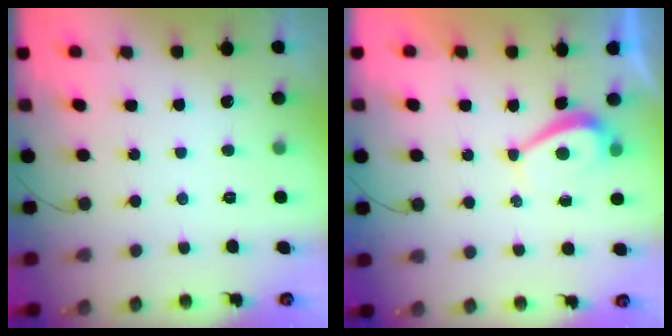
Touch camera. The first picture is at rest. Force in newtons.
{"total": 2.7, "press": 2.7, "slide": 0.6}